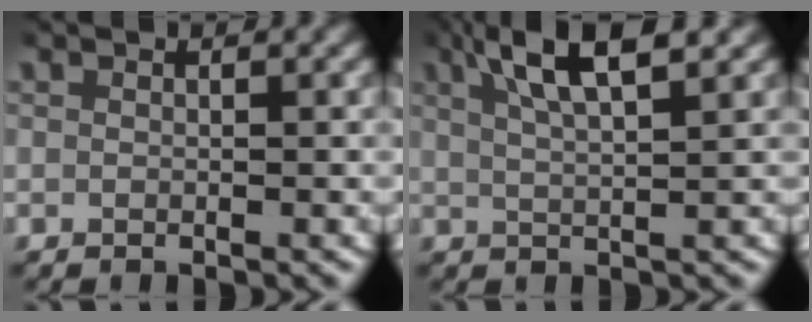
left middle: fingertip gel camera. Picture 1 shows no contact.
{"total": 6.0, "force": [3.6, 1.2, 4.6], "torque": [-0.081, 0.007, 0.058]}